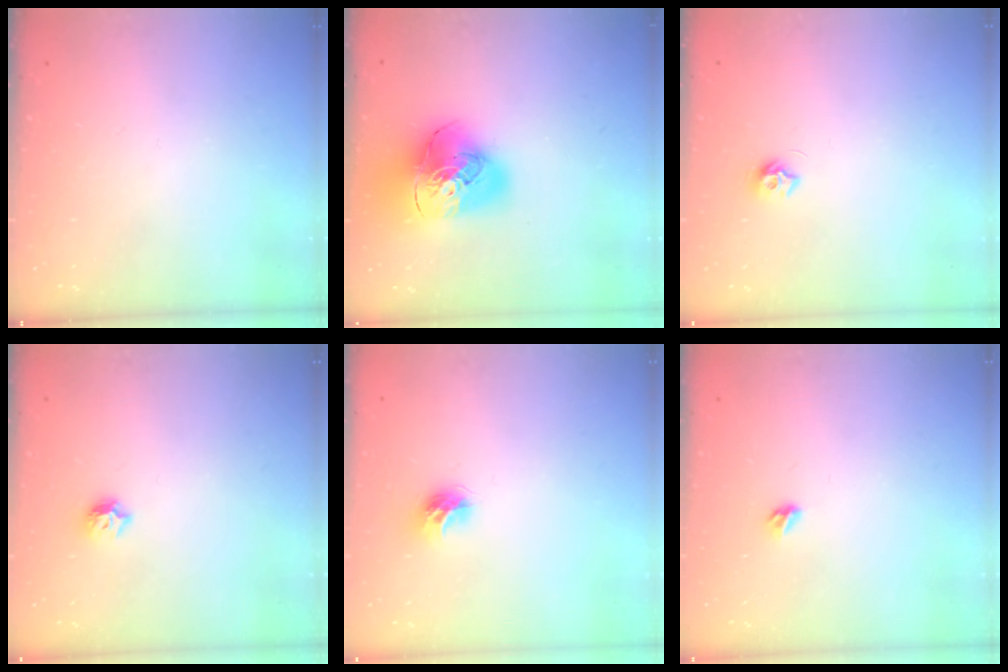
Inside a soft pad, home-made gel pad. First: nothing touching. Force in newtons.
{"total": 20.4, "press": 20.2, "slide": 2.5}
{"total": 6.4, "press": 6.3, "slide": 0.6}
{"total": 6.5, "press": 6.5, "slide": 0.7}
{"total": 7.8, "press": 7.8, "slide": 0.4}
{"total": 3.5, "press": 3.4, "slide": 0.7}